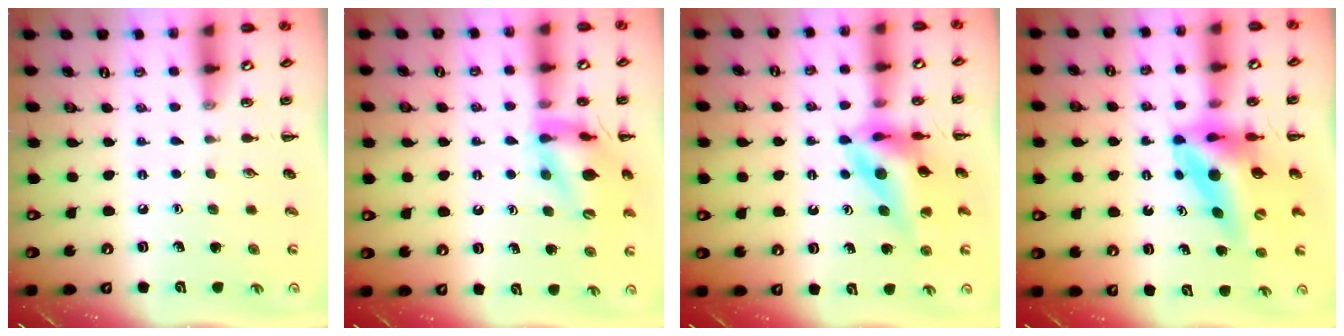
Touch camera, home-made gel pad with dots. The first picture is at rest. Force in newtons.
{"total": 15.5, "press": 15.4, "slide": 2.0}
{"total": 12.4, "press": 11.8, "slide": 3.9}
{"total": 11.4, "press": 10.9, "slide": 3.6}